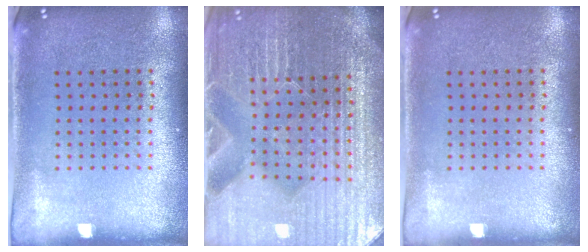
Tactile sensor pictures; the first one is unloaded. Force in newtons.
{"total": 5.9, "press": 5.4, "slide": 2.4}
{"total": 0.0}